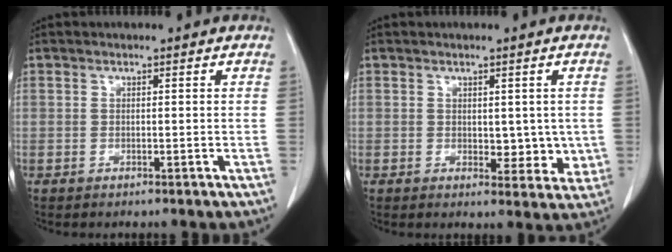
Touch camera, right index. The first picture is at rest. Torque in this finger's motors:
{"motor_torque": [0.00, 0.06, 0.01, 0.02]}